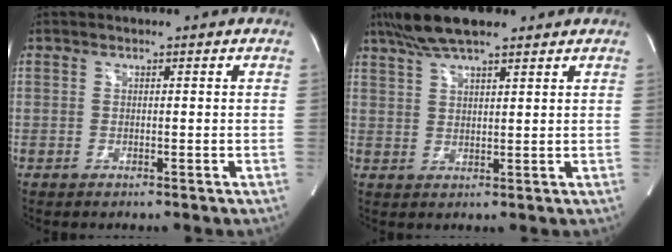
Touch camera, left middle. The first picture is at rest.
{"total": 9.3, "force": [7.0, 2.0, 5.8], "torque": [-0.108, 0.028, 0.122]}